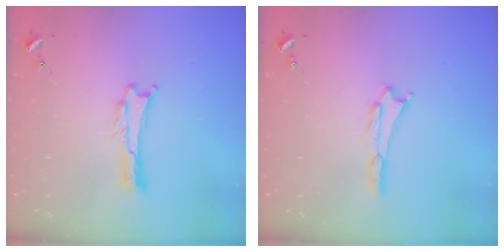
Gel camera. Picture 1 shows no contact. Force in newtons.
{"total": 0.7, "press": 0.7, "slide": 0.3}